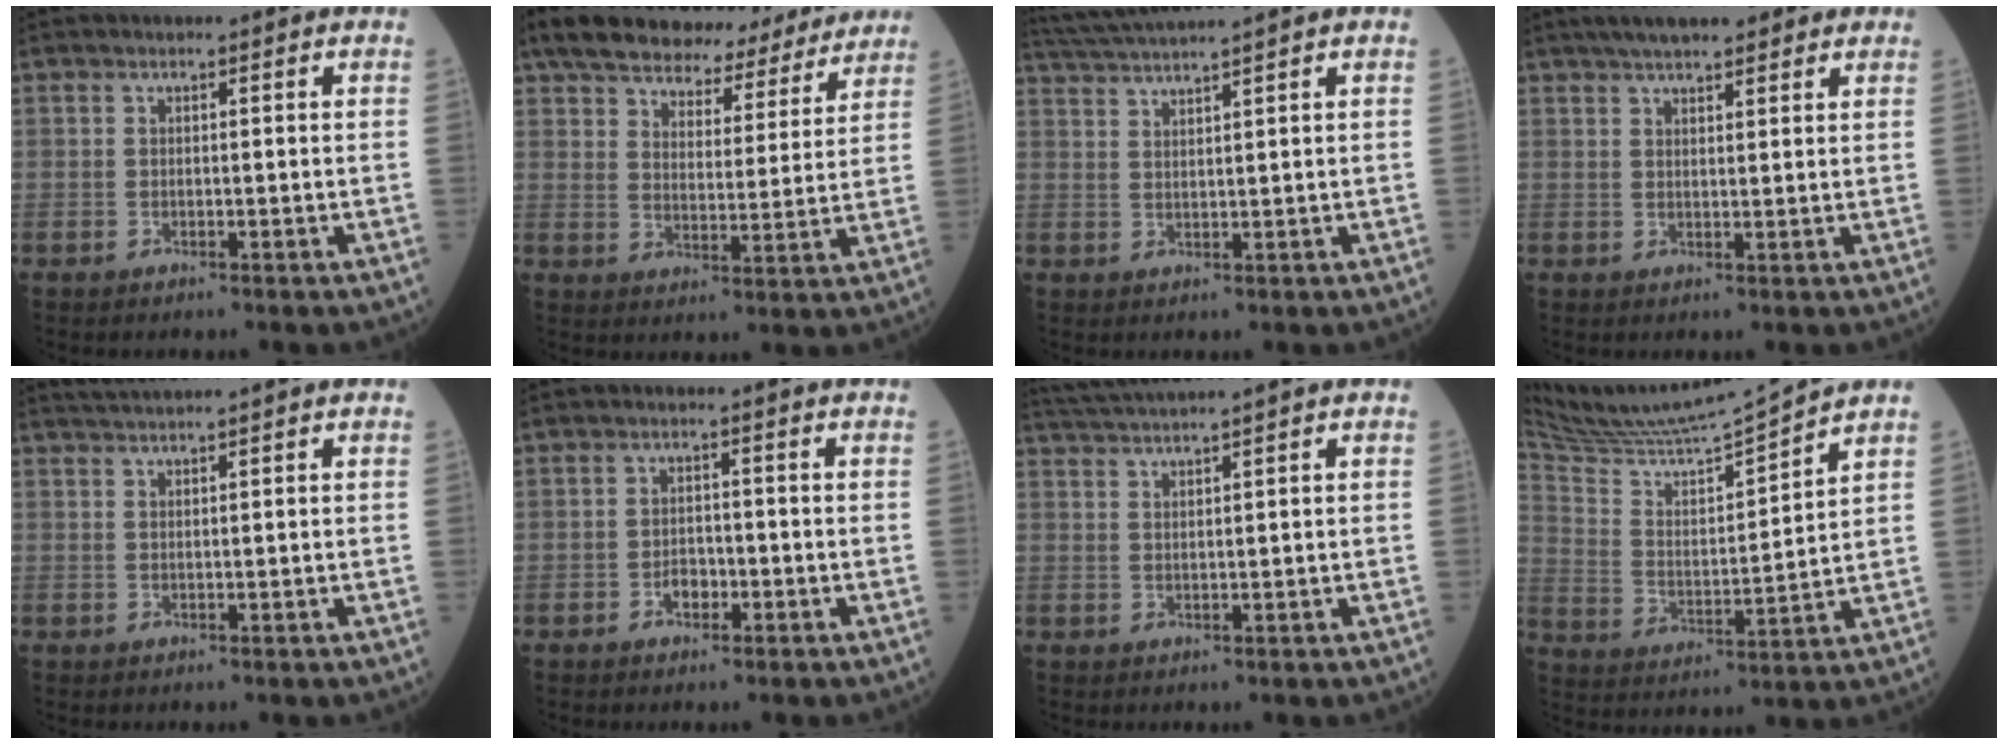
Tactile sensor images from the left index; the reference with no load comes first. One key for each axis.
{"total": 18.7, "fx": 16.6, "fy": 5.5, "fz": 6.6, "tx": -0.098, "ty": 0.020, "tz": 0.228}
{"total": 7.1, "fx": 6.2, "fy": -2.0, "fz": 2.7, "tx": -0.051, "ty": 0.017, "tz": 0.112}
{"total": 9.1, "fx": 7.2, "fy": 2.3, "fz": 5.1, "tx": -0.072, "ty": 0.033, "tz": 0.108}
{"total": 2.2, "fx": 1.9, "fy": -1.0, "fz": 0.6, "tx": -0.014, "ty": 0.008, "tz": 0.044}
{"total": 2.3, "fx": -1.1, "fy": 1.4, "fz": 1.4, "tx": -0.022, "ty": 0.005, "tz": -0.018}
{"total": 4.9, "fx": 4.2, "fy": -1.8, "fz": 1.8, "tx": -0.039, "ty": 0.014, "tz": 0.083}
{"total": 14.7, "fx": 14.0, "fy": -2.3, "fz": 4.0, "tx": -0.088, "ty": -0.019, "tz": 0.248}